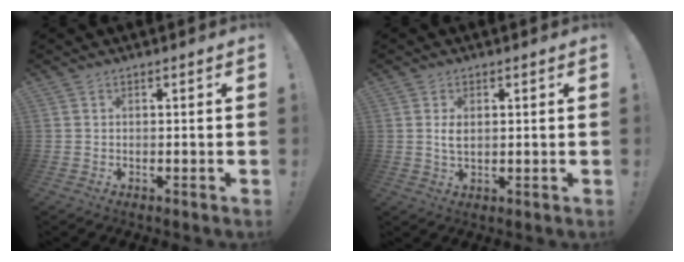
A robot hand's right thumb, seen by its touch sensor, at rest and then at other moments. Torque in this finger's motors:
{"motor_torque": [-0.46, 0.23, 0.05, 0.44, 0.04]}